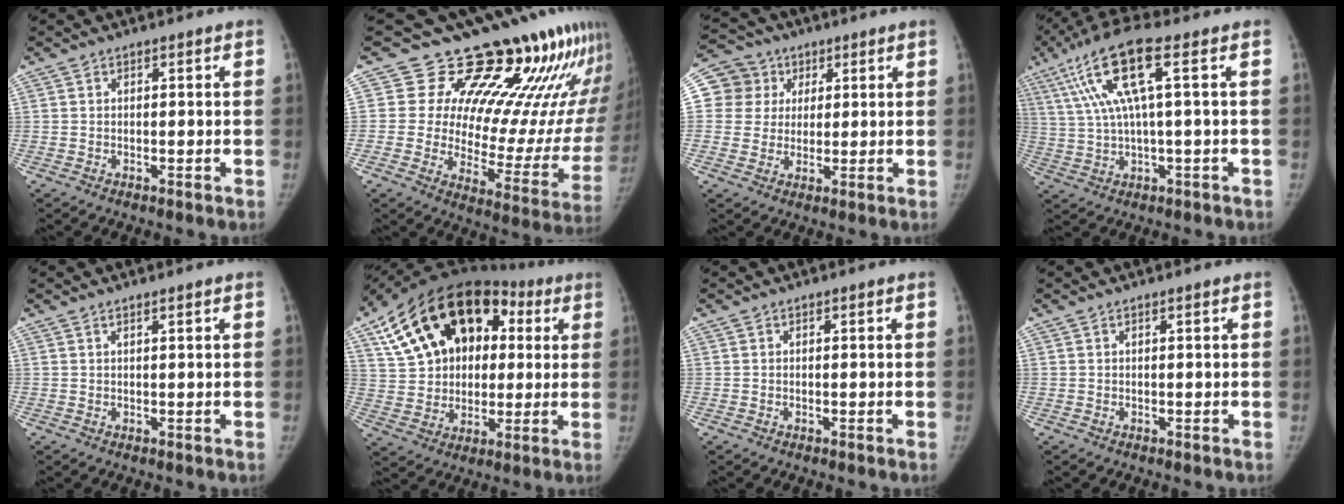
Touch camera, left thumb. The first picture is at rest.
{"total": 23.0, "force": [18.1, 8.7, 11.2], "torque": [-0.092, -0.116, 0.231]}
{"total": 8.7, "force": [2.7, 8.2, 0.7], "torque": [0.023, 0.003, 0.046]}
{"total": 12.3, "force": [4.1, 1.5, 11.5], "torque": [-0.262, 0.019, 0.077]}
{"total": 0.7, "force": [0.5, -0.1, 0.5], "torque": [-0.016, -0.004, 0.014]}
{"total": 23.5, "force": [7.5, 16.5, 15.0], "torque": [-0.226, 0.030, 0.123]}
{"total": 0.0}
{"total": 0.0}